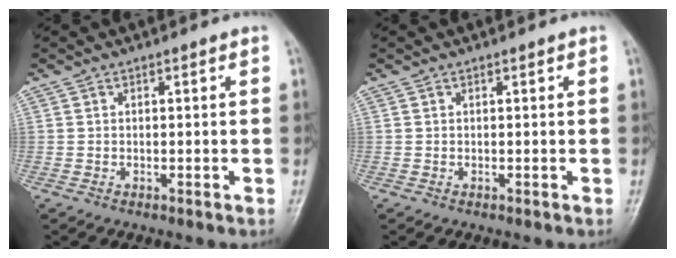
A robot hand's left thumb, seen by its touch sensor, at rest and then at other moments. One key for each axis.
{"total": 0.0}